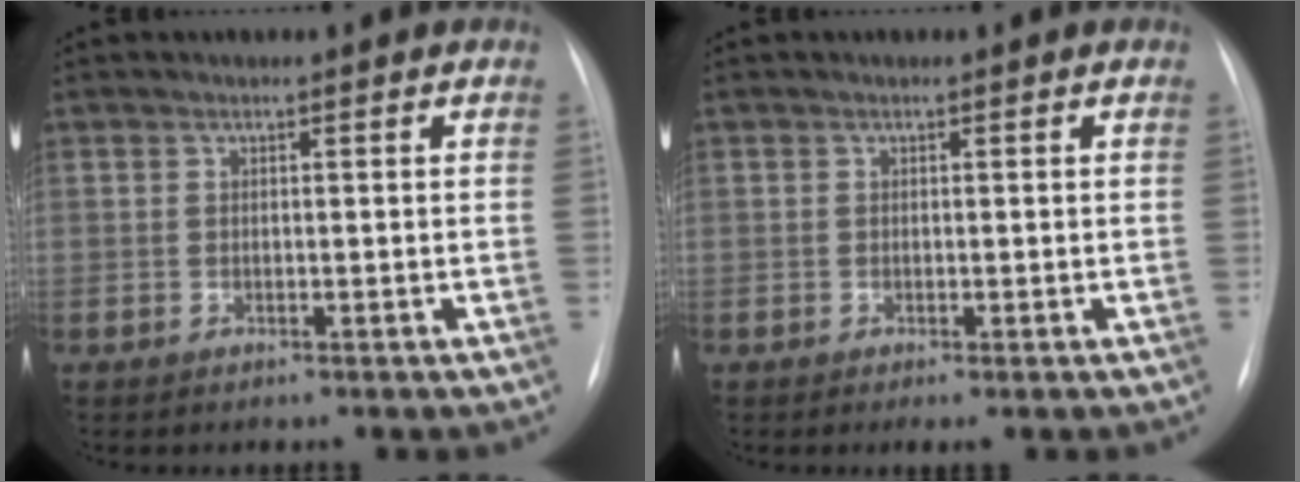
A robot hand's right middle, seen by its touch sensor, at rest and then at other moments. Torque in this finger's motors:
{"motor_torque": [0.11, -0.10, -0.05, -0.04]}